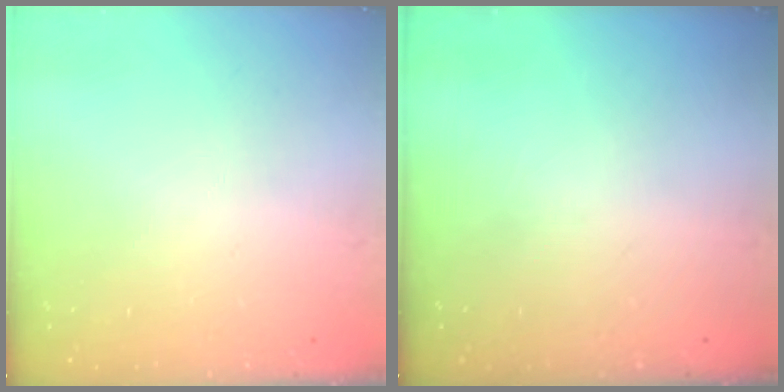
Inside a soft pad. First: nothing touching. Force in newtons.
{"total": 0.0}